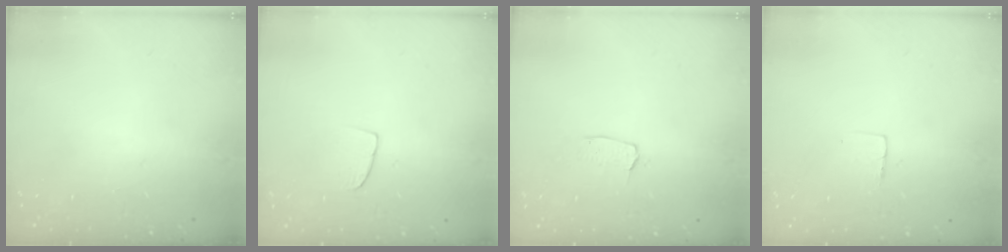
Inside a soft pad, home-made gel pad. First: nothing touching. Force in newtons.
{"total": 5.9, "press": 5.9, "slide": 0.4}
{"total": 2.9, "press": 2.9, "slide": 0.2}
{"total": 3.0, "press": 3.0, "slide": 0.2}